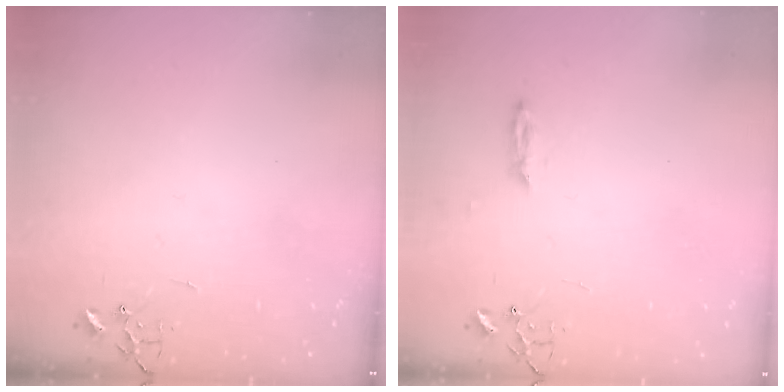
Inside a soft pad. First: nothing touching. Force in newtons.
{"total": 2.3, "press": 2.2, "slide": 0.4}